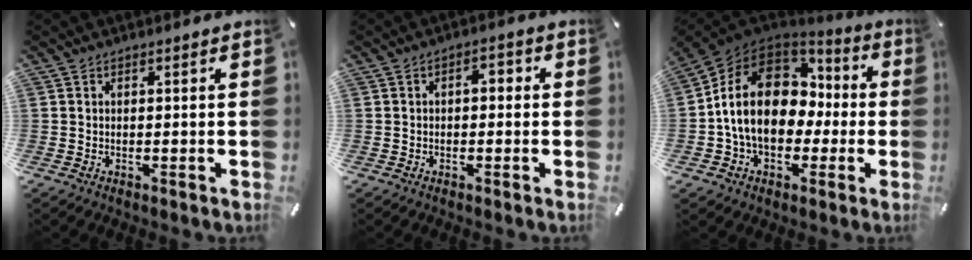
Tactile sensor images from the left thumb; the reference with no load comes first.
{"total": 2.7, "force": [-0.9, 1.6, 2.0], "torque": [-0.040, 0.014, -0.021]}
{"total": 16.8, "force": [-0.4, 13.3, 10.4], "torque": [-0.209, 0.016, 0.000]}